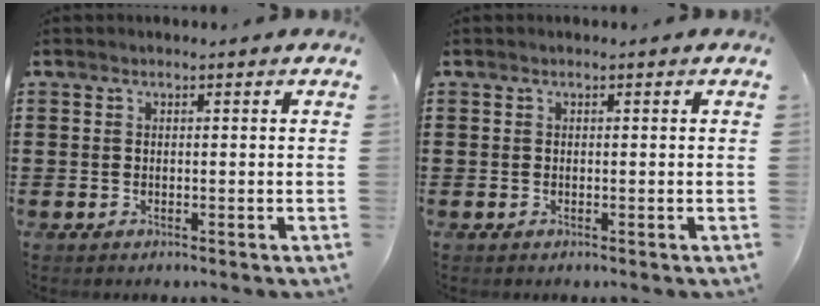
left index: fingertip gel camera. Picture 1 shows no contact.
{"total": 0.0}